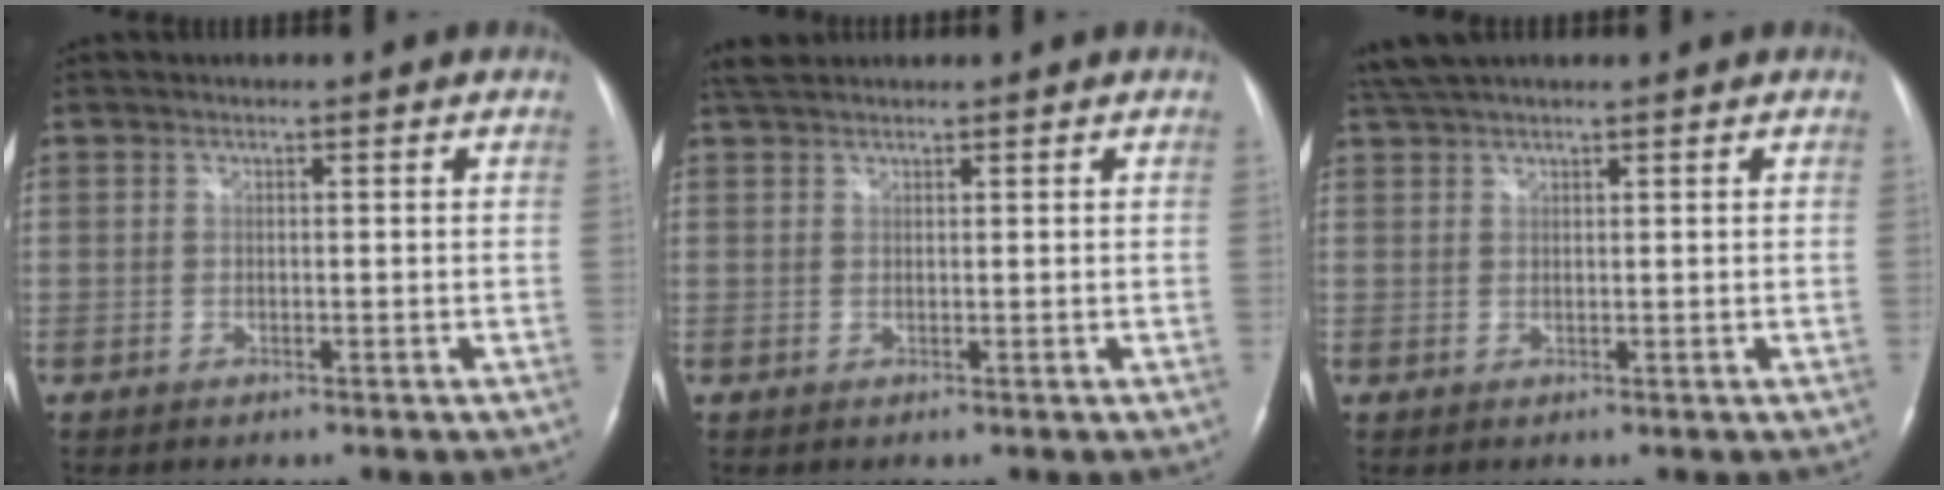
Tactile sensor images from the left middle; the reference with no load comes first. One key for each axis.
{"total": 2.5, "fx": 2.3, "fy": 0.7, "fz": 0.8, "tx": -0.019, "ty": 0.020, "tz": 0.042}
{"total": 4.2, "fx": 3.7, "fy": 0.6, "fz": 1.9, "tx": -0.040, "ty": 0.033, "tz": 0.071}